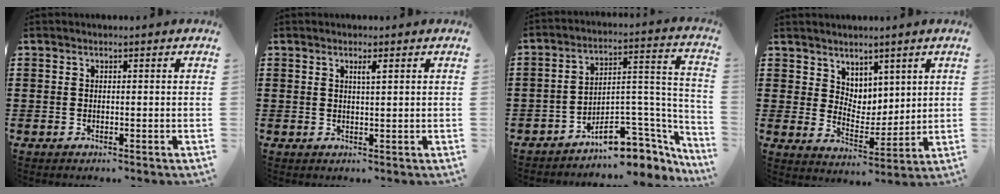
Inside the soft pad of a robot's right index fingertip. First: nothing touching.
{"total": 1.5, "force": [0.7, 0.2, 1.3], "torque": [-0.026, 0.001, 0.011]}
{"total": 7.7, "force": [-5.5, 3.6, 4.0], "torque": [-0.054, 0.008, -0.099]}
{"total": 5.2, "force": [3.9, 3.3, -0.4], "torque": [-0.018, -0.014, 0.075]}